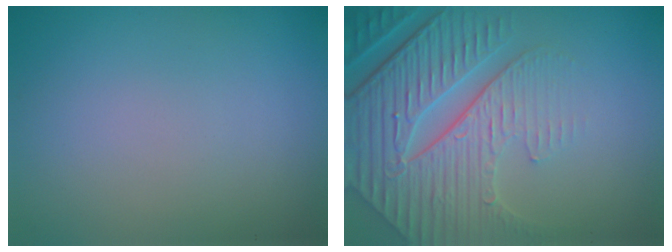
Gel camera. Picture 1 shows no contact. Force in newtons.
{"total": 8.4, "press": 5.9, "slide": 5.9}